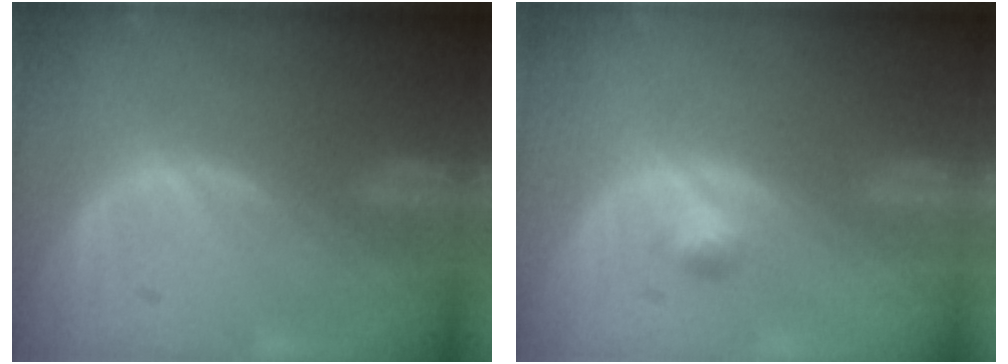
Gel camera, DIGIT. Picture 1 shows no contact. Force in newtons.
{"total": 2.0, "press": 1.8, "slide": 0.8}